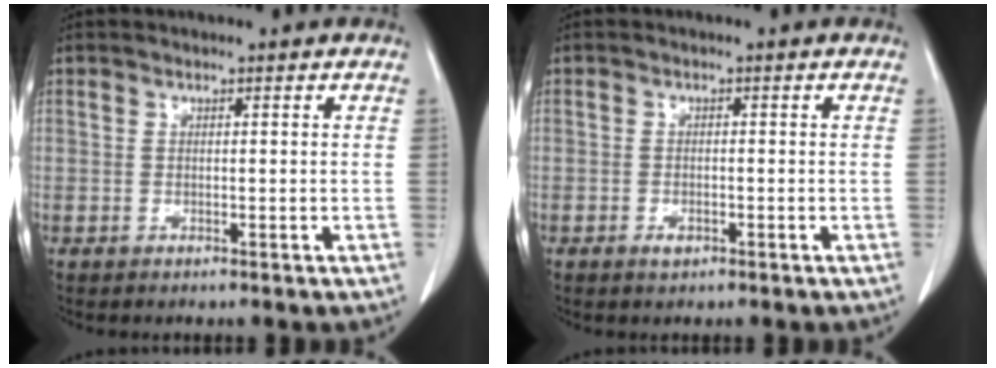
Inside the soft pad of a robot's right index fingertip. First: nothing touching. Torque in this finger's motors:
{"motor_torque": [0.32, -0.28, 0.01, 0.02]}